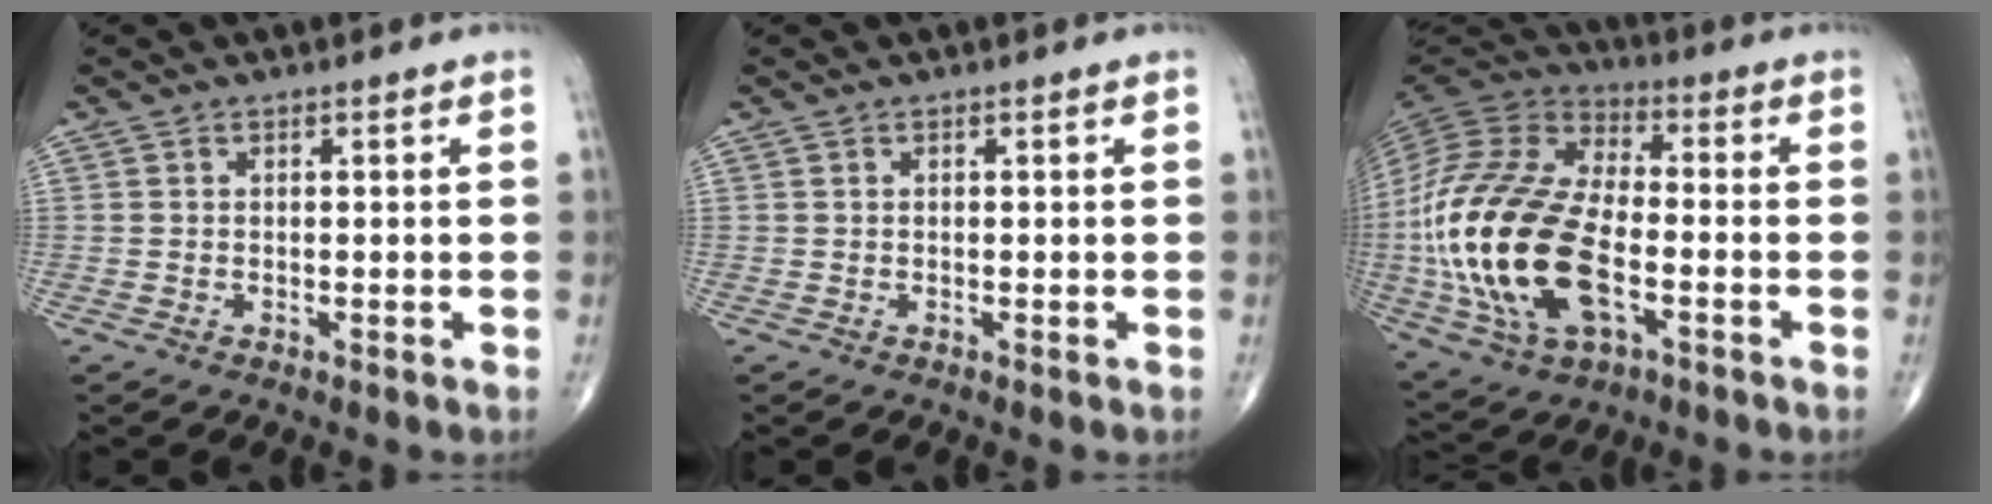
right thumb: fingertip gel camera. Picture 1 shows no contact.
{"total": 0.0}
{"total": 26.7, "force": [-5.3, 14.1, 22.1], "torque": [-0.482, 0.002, -0.091]}